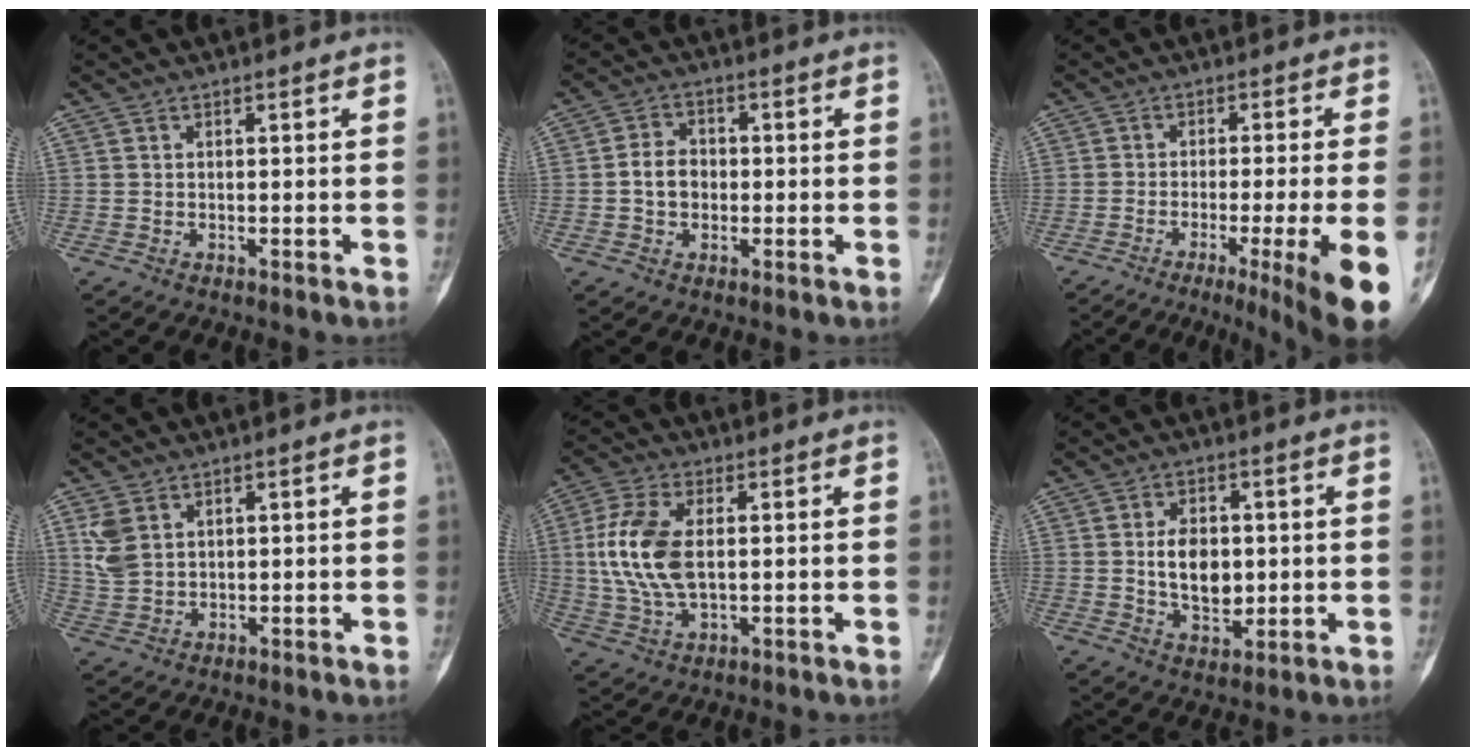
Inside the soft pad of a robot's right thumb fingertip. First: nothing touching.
{"total": 5.2, "force": [-0.6, 4.2, 3.0], "torque": [-0.041, 0.016, -0.015]}
{"total": 14.0, "force": [-6.2, 0.1, 12.5], "torque": [-0.148, -0.010, -0.090]}
{"total": 5.5, "force": [2.3, 3.8, 3.2], "torque": [-0.058, -0.001, 0.057]}
{"total": 12.1, "force": [1.1, 6.6, 10.1], "torque": [-0.224, 0.002, 0.024]}
{"total": 8.6, "force": [0.4, 5.7, 6.4], "torque": [-0.084, -0.009, 0.012]}